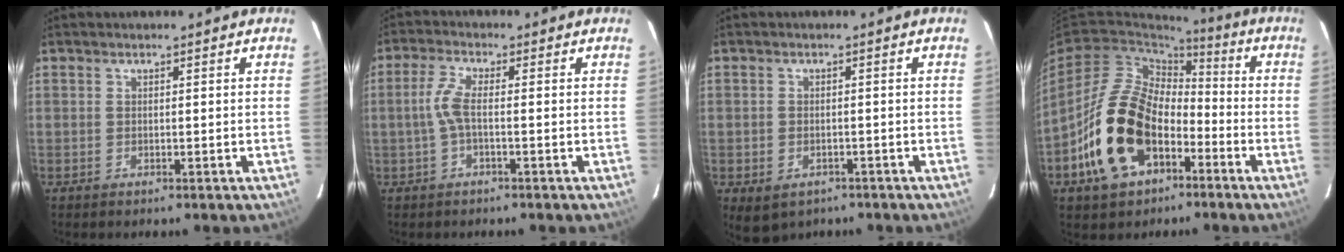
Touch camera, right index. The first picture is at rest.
{"total": 4.0, "force": [-0.7, 0.5, 3.9], "torque": [-0.089, 0.005, -0.014]}
{"total": 4.8, "force": [-2.3, 3.6, 2.1], "torque": [-0.045, -0.009, -0.026]}
{"total": 17.7, "force": [-7.2, 11.4, 11.4], "torque": [-0.241, 0.017, -0.114]}